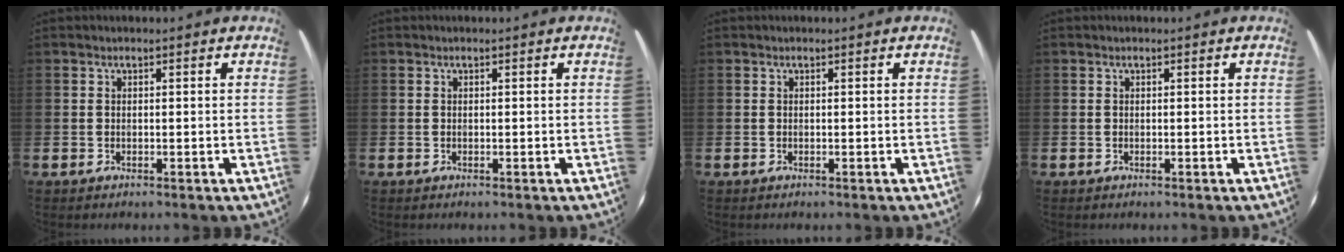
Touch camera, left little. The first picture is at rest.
{"total": 0.0}
{"total": 0.0}
{"total": 0.0}